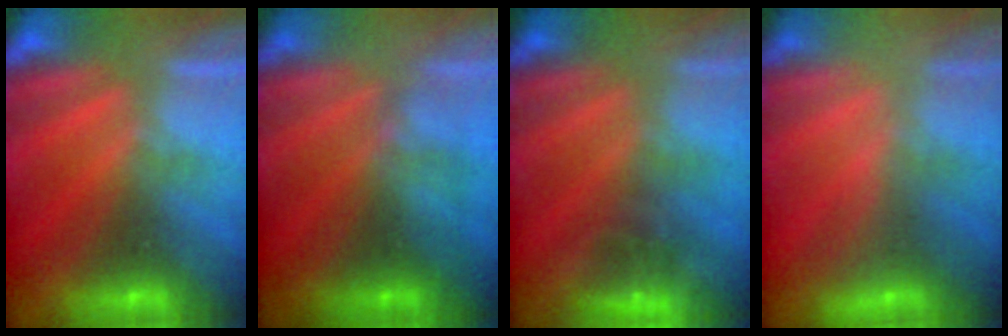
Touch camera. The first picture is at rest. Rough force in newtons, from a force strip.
{"total": 2.9}
{"total": 4.4}
{"total": 2.2}